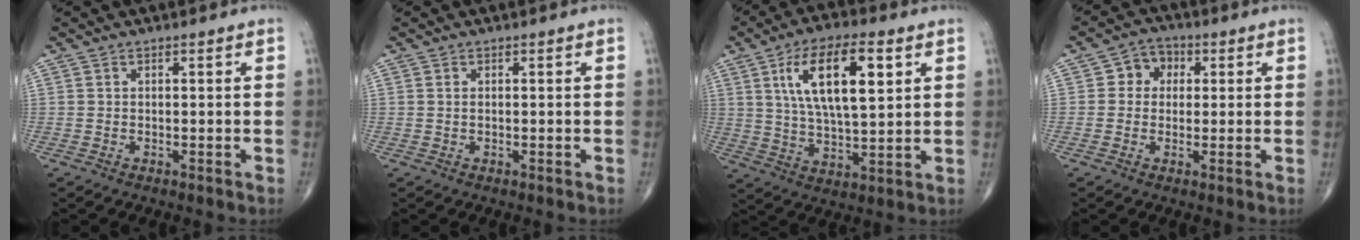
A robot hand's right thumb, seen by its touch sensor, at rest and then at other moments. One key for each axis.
{"total": 0.5, "fx": 0.1, "fy": 0.3, "fz": 0.4, "tx": -0.011, "ty": 0.002, "tz": 0.004}
{"total": 15.8, "fx": 5.4, "fy": 6.1, "fz": 13.5, "tx": -0.228, "ty": -0.010, "tz": 0.097}
{"total": 5.1, "fx": 0.9, "fy": 4.4, "fz": 2.4, "tx": -0.005, "ty": 0.009, "tz": 0.004}